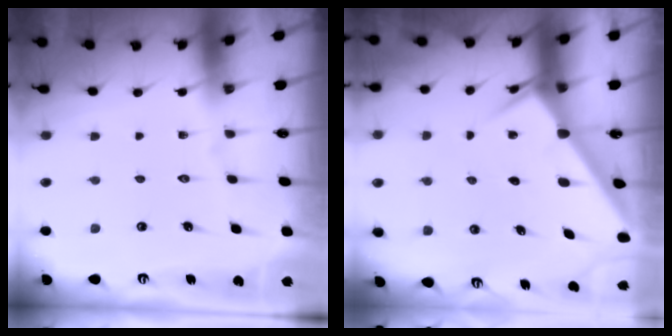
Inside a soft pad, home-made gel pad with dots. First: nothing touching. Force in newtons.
{"total": 3.8, "press": 3.8, "slide": 0.4}